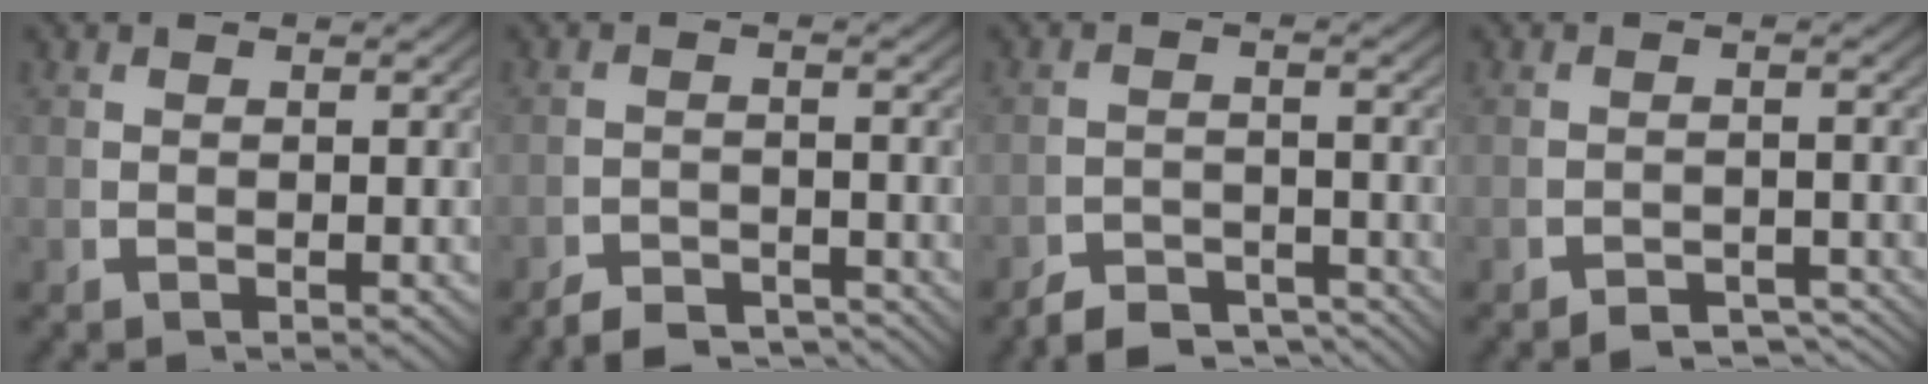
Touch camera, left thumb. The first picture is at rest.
{"total": 4.1, "force": [-3.8, 1.1, 1.0], "torque": [-0.005, -0.014, -0.064]}
{"total": 4.8, "force": [-4.0, 1.9, 1.8], "torque": [-0.016, -0.019, -0.068]}
{"total": 3.7, "force": [-3.2, 1.1, 1.4], "torque": [-0.013, -0.012, -0.051]}